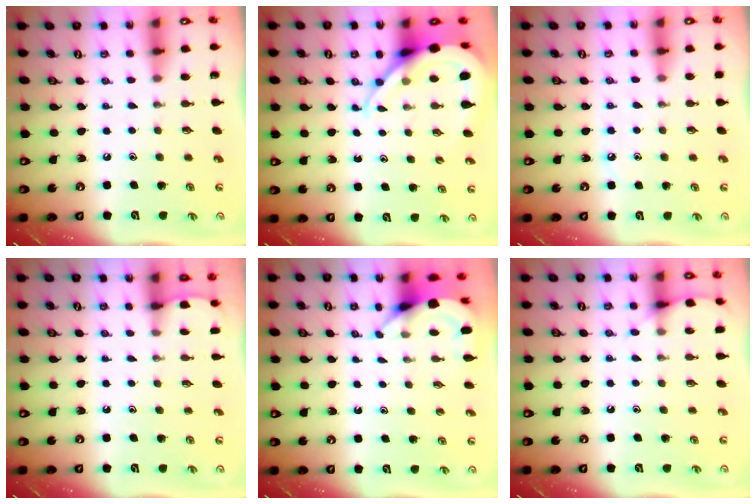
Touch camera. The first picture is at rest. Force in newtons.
{"total": 10.1, "press": 10.1, "slide": 0.9}
{"total": 3.5, "press": 3.5, "slide": 0.5}
{"total": 0.9, "press": 0.9, "slide": 0.1}
{"total": 4.0, "press": 4.0, "slide": 0.3}
{"total": 6.2, "press": 6.1, "slide": 0.8}